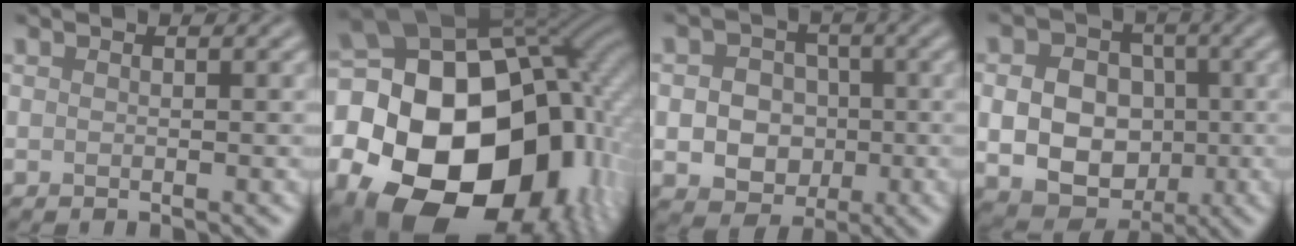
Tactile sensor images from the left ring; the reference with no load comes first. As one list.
[{"total": 25.1, "force": [-6.3, 19.3, 14.8], "torque": [-0.262, -0.039, -0.128]}, {"total": 5.7, "force": [-0.7, 4.9, 2.9], "torque": [-0.027, 0.000, -0.022]}, {"total": 8.8, "force": [-0.6, 7.4, 4.7], "torque": [-0.068, -0.003, -0.019]}]